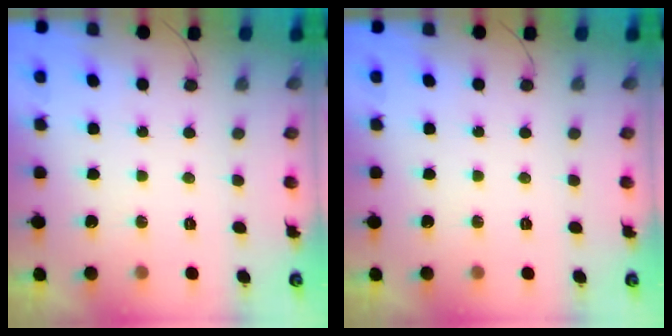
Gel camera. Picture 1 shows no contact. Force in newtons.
{"total": 0.0}